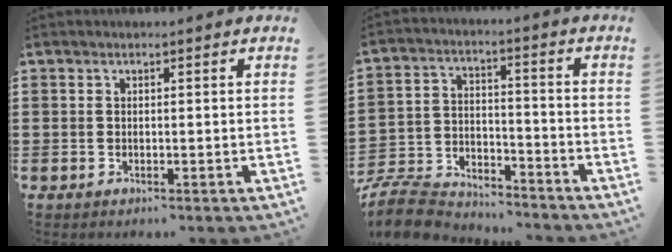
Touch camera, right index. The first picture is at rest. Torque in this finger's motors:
{"motor_torque": [-0.08, 0.65, -1.05, -0.21]}